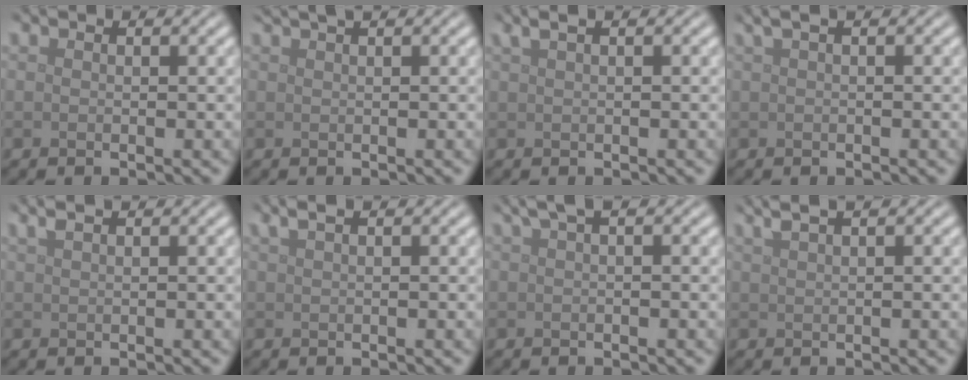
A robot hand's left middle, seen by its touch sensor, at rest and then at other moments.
{"total": 1.7, "force": [1.2, 0.5, 1.1], "torque": [-0.012, 0.005, 0.014]}
{"total": 2.4, "force": [1.3, 0.9, 1.8], "torque": [-0.025, 0.008, 0.012]}
{"total": 2.5, "force": [1.2, 0.9, 2.1], "torque": [-0.025, 0.008, 0.012]}
{"total": 2.4, "force": [1.6, 1.0, 1.6], "torque": [-0.017, 0.011, 0.008]}
{"total": 2.0, "force": [1.2, 0.7, 1.4], "torque": [-0.021, 0.005, 0.015]}
{"total": 2.3, "force": [1.1, 0.6, 2.0], "torque": [-0.029, 0.008, 0.019]}
{"total": 4.0, "force": [2.6, 1.6, 2.7], "torque": [-0.028, 0.025, 0.019]}